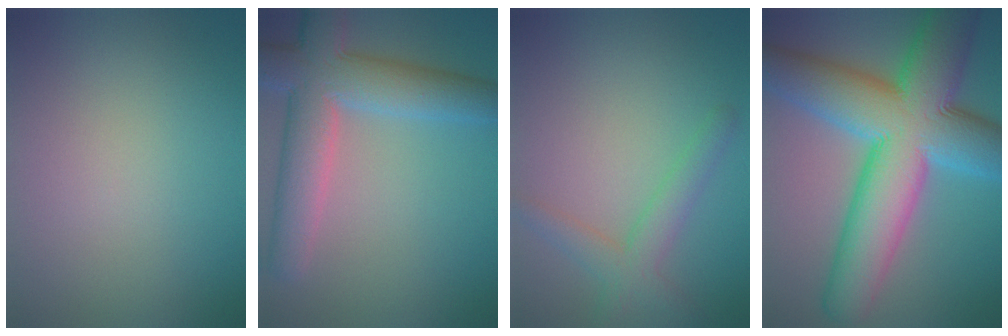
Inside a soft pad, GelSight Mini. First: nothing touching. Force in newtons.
{"total": 8.1, "press": 8.1, "slide": 0.8}
{"total": 3.0, "press": 3.0, "slide": 0.1}
{"total": 15.1, "press": 15.1, "slide": 0.7}